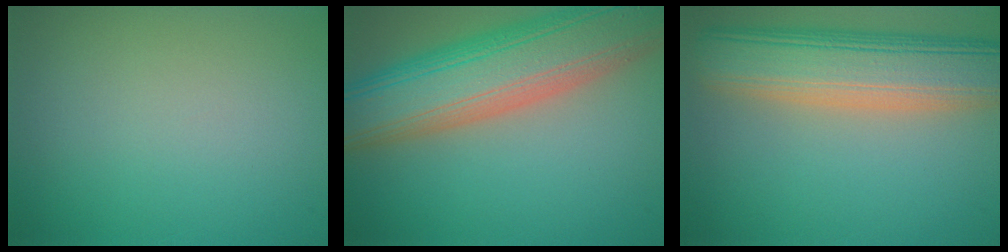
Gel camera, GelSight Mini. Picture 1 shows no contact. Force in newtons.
{"total": 12.4, "press": 12.4, "slide": 0.8}
{"total": 9.9, "press": 9.8, "slide": 1.1}